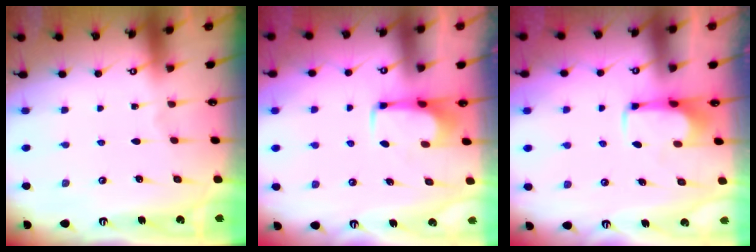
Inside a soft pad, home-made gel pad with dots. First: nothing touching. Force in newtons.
{"total": 1.7, "press": 1.7, "slide": 0.4}
{"total": 2.0, "press": 2.0, "slide": 0.3}